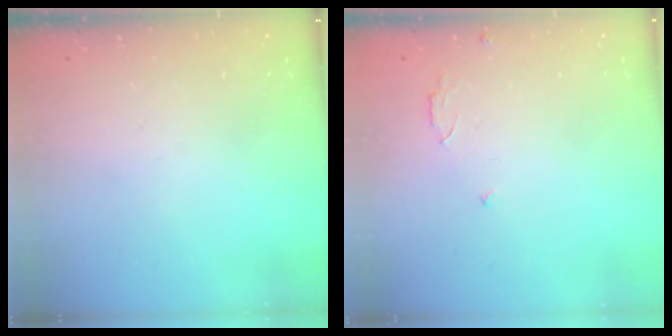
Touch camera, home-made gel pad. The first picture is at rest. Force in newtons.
{"total": 2.5, "press": 2.5, "slide": 0.2}